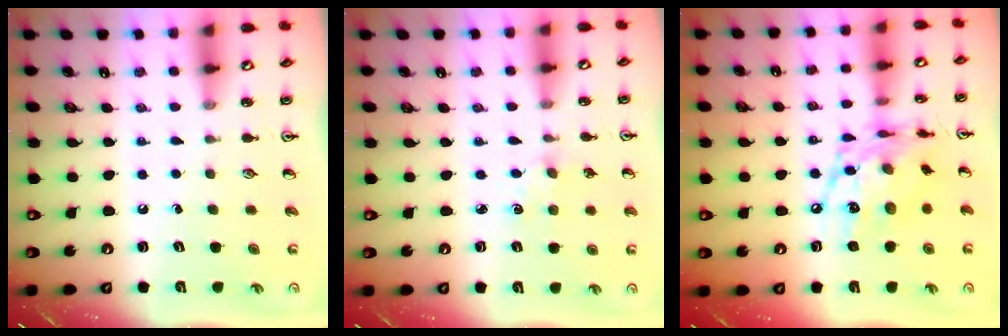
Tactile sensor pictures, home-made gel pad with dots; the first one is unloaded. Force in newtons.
{"total": 1.4, "press": 1.3, "slide": 0.3}
{"total": 15.4, "press": 15.3, "slide": 1.5}